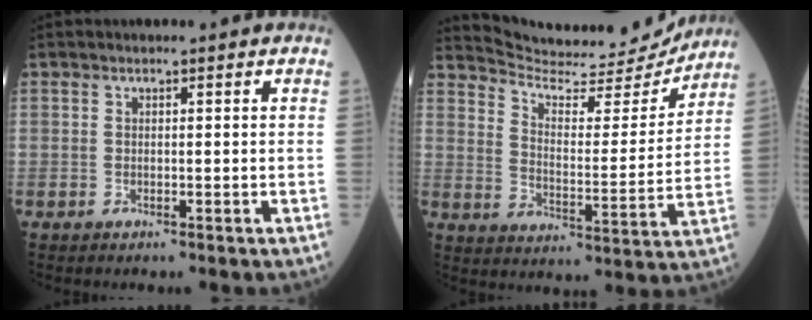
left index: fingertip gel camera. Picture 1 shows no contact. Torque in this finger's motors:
{"motor_torque": [0.90, -1.24, 0.00, 0.00]}